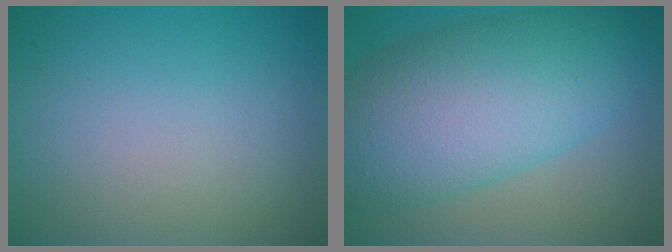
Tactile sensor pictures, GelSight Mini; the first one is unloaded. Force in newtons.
{"total": 11.8, "press": 11.8, "slide": 0.2}